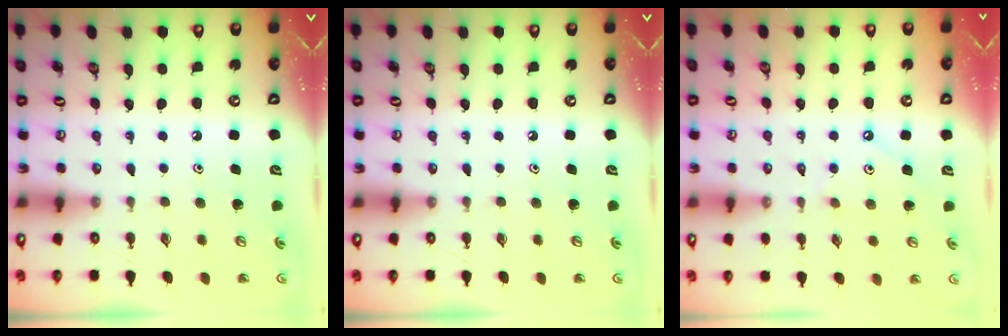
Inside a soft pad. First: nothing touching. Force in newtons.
{"total": 0.0}
{"total": 2.1, "press": 2.1, "slide": 0.4}